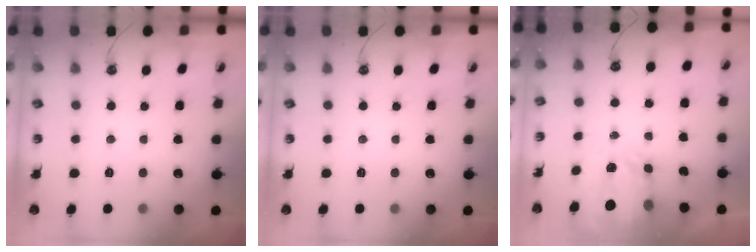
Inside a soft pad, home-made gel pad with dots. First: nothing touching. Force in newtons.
{"total": 0.0}
{"total": 4.0, "press": 3.9, "slide": 0.6}